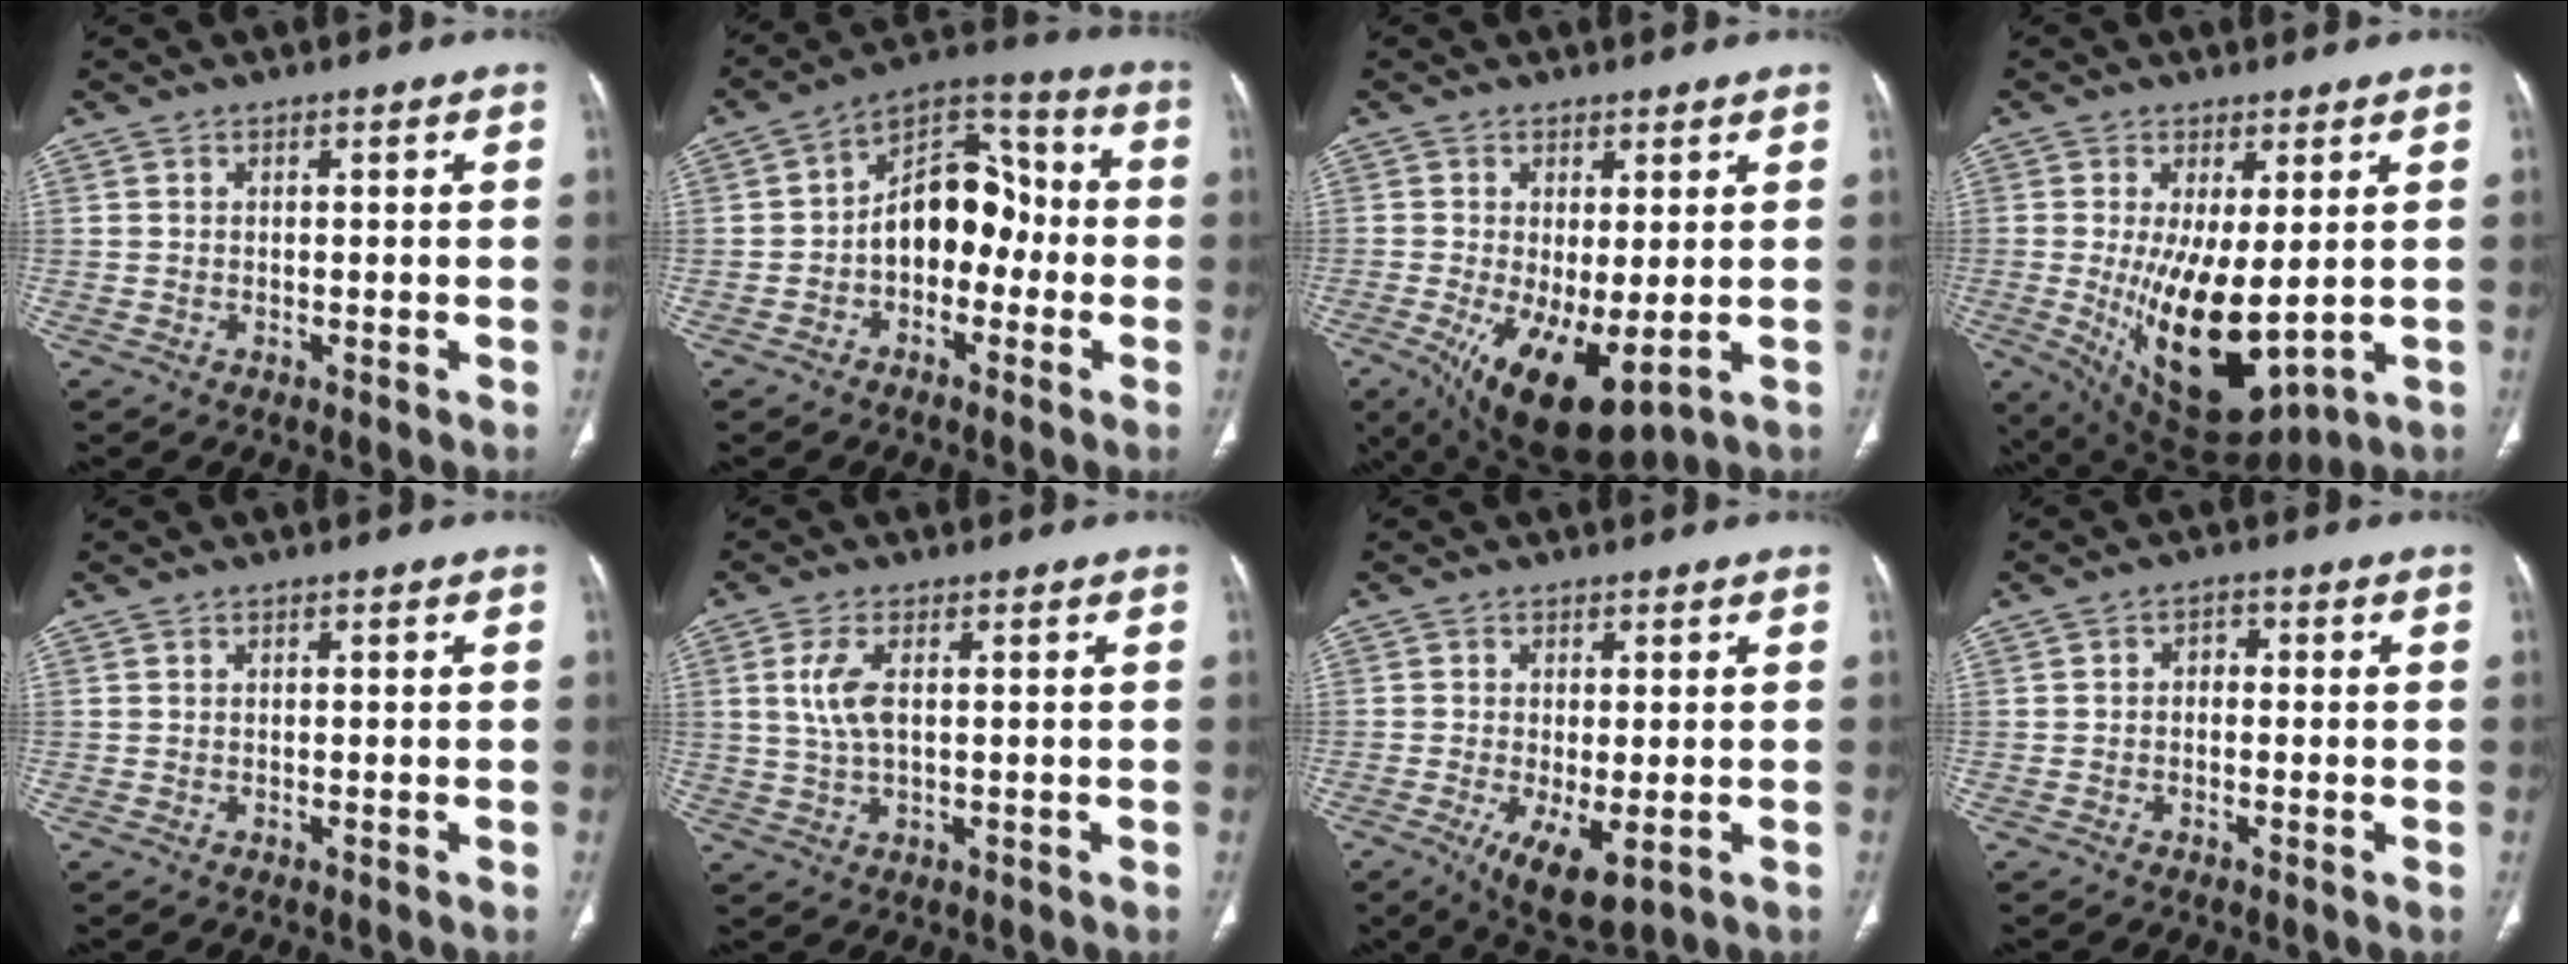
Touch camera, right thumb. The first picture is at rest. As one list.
[{"total": 13.1, "force": [-1.9, 8.9, 9.5], "torque": [-0.108, 0.049, -0.046]}, {"total": 12.4, "force": [-2.8, 5.0, 11.0], "torque": [-0.196, -0.024, -0.024]}, {"total": 14.7, "force": [-0.9, 6.1, 13.4], "torque": [-0.223, -0.029, 0.012]}, {"total": 0.0}, {"total": 5.3, "force": [1.1, 2.3, 4.6], "torque": [-0.112, 0.001, 0.025]}, {"total": 8.1, "force": [-2.6, 3.0, 7.1], "torque": [-0.123, -0.021, -0.034]}, {"total": 2.0, "force": [-0.3, 1.6, 1.2], "torque": [-0.009, 0.010, -0.012]}]